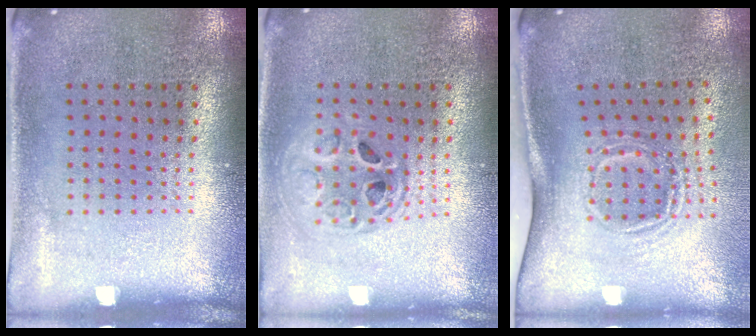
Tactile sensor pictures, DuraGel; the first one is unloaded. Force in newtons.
{"total": 1.4, "press": 1.2, "slide": 0.6}
{"total": 1.8, "press": 1.2, "slide": 1.4}